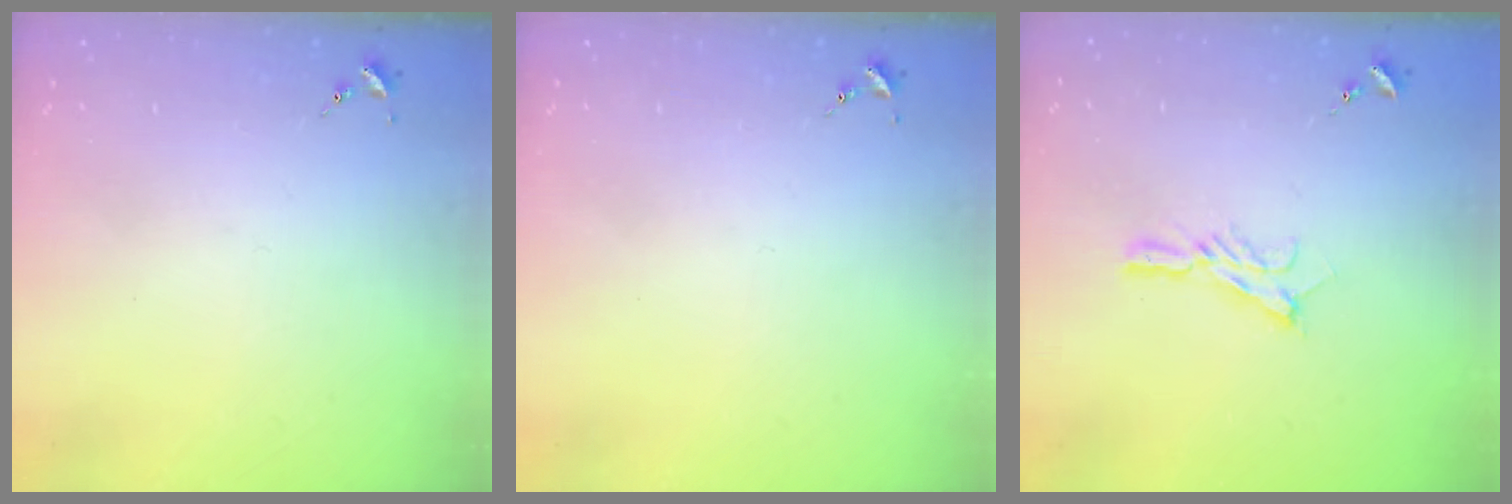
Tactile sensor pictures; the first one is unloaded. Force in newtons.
{"total": 0.0}
{"total": 8.3, "press": 8.3, "slide": 0.6}